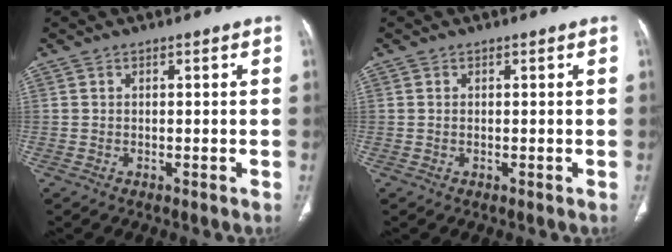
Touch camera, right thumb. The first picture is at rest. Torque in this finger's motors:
{"motor_torque": [-0.02, 0.01, 0.06, -0.39, 0.03]}